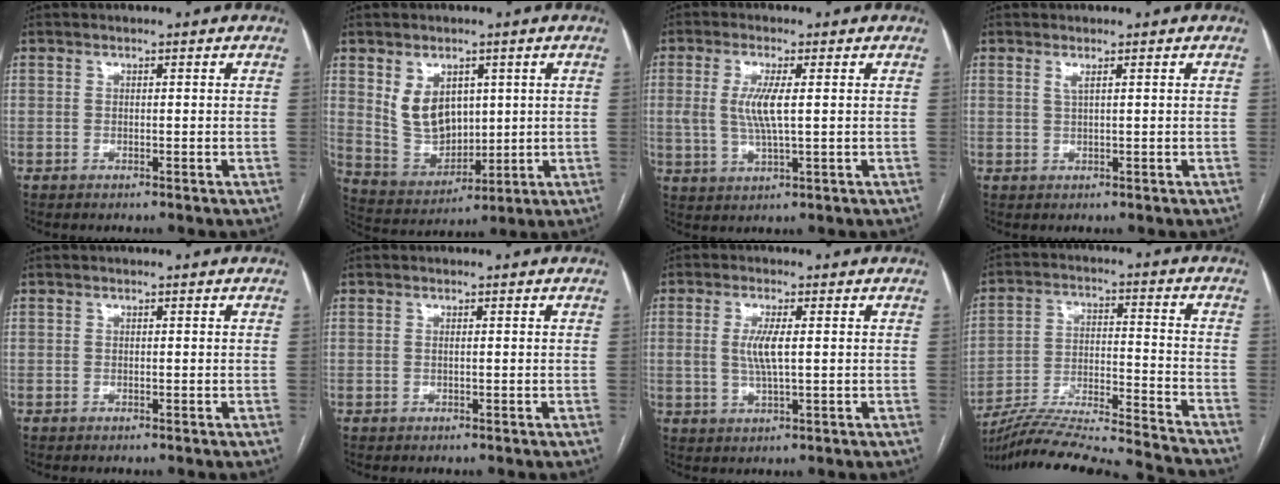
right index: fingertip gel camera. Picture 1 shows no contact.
{"total": 8.6, "force": [2.7, 6.0, 5.5], "torque": [-0.108, 0.007, 0.073]}
{"total": 5.7, "force": [0.8, 1.0, 5.6], "torque": [-0.126, -0.002, 0.018]}
{"total": 0.9, "force": [0.5, -0.1, 0.8], "torque": [-0.023, 0.000, 0.011]}
{"total": 0.0}
{"total": 0.0}
{"total": 4.2, "force": [0.5, 0.8, 4.1], "torque": [-0.088, -0.003, 0.011]}
{"total": 22.3, "force": [-21.0, -0.5, 7.6], "torque": [-0.136, -0.016, -0.325]}